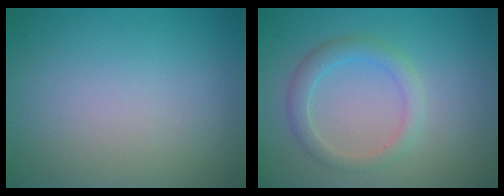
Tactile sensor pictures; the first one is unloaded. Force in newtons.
{"total": 2.4, "press": 2.4, "slide": 0.2}